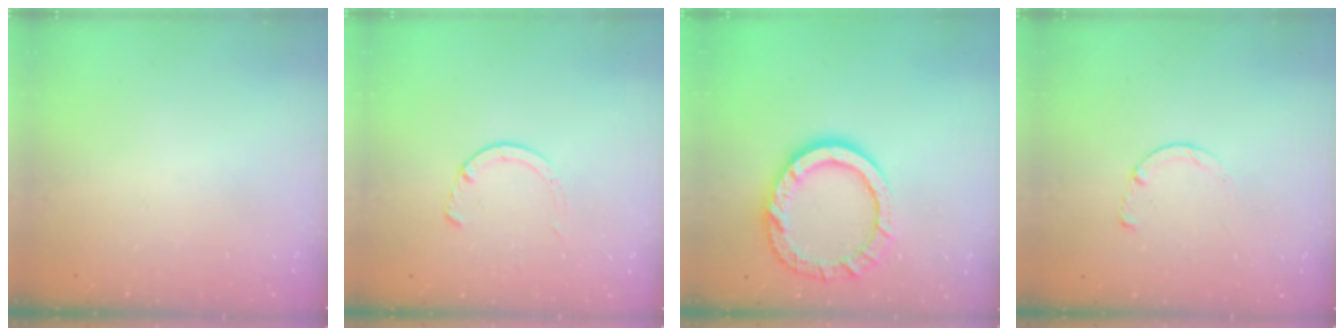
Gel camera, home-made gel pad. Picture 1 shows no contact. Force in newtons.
{"total": 3.2, "press": 3.2, "slide": 0.4}
{"total": 14.1, "press": 14.1, "slide": 1.3}
{"total": 2.5, "press": 2.5, "slide": 0.3}